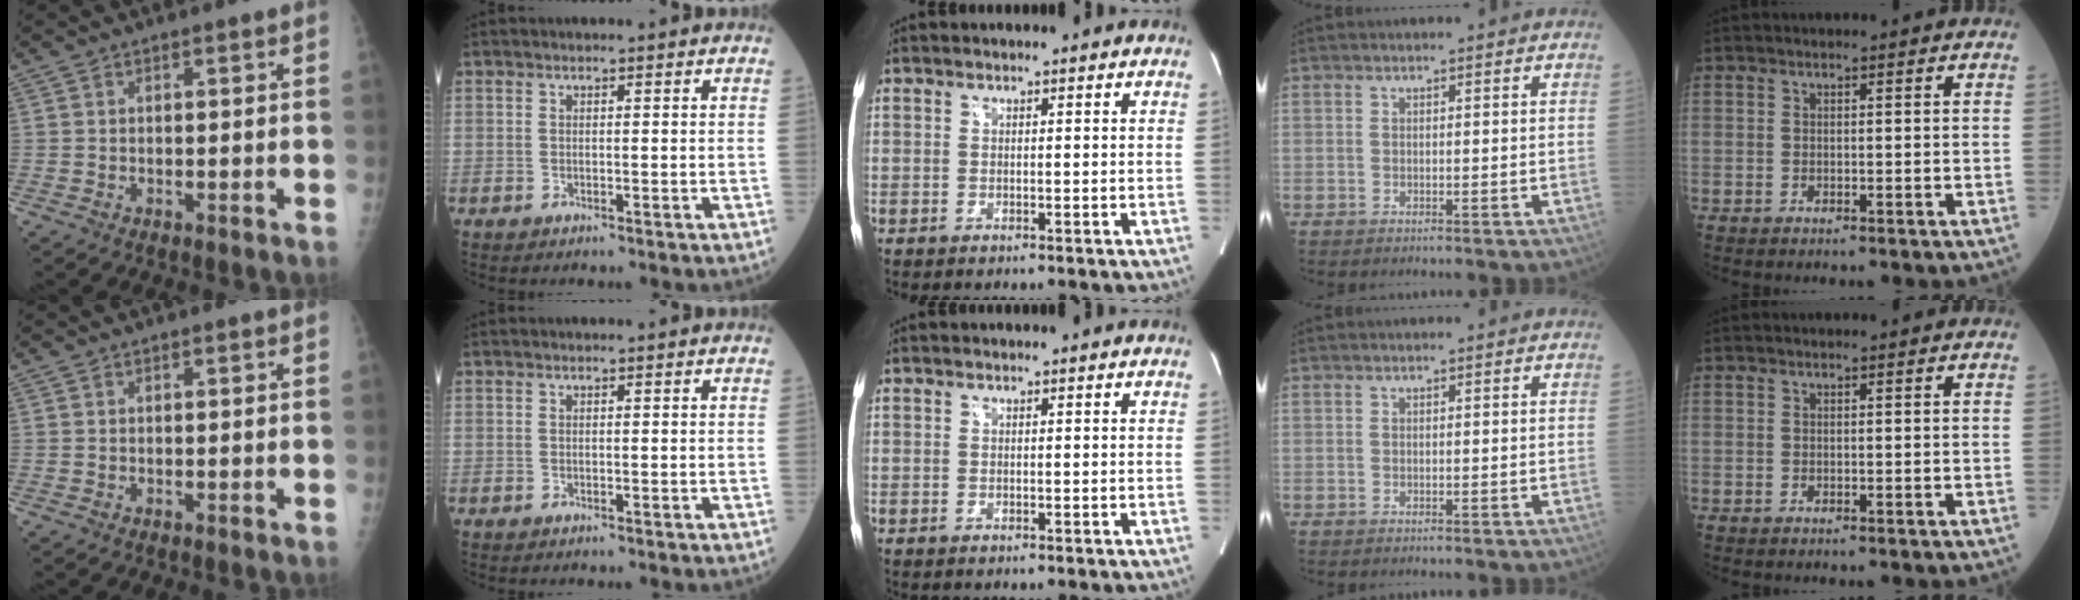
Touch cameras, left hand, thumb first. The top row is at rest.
{}